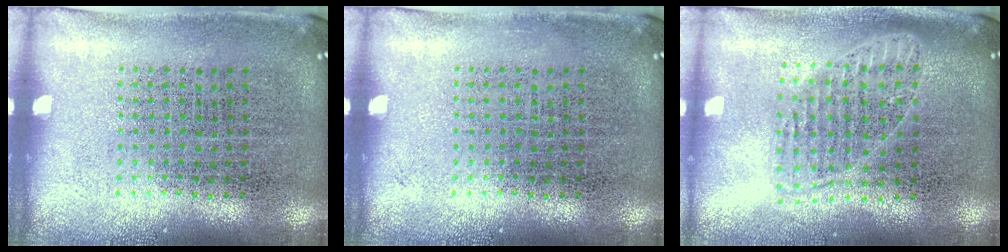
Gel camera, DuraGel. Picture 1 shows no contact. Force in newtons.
{"total": 0.0}
{"total": 1.7, "press": 1.4, "slide": 0.9}